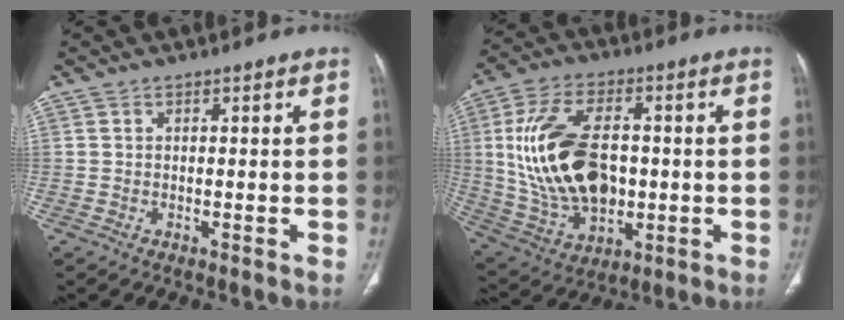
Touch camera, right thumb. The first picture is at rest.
{"total": 20.9, "force": [0.5, 12.8, 16.5], "torque": [-0.304, -0.001, 0.025]}